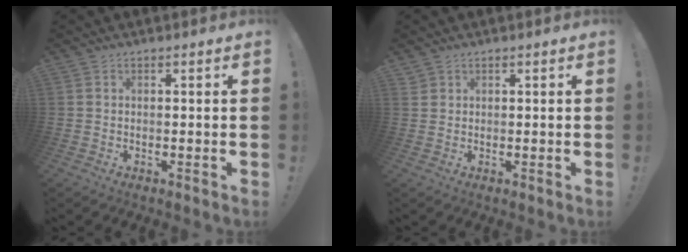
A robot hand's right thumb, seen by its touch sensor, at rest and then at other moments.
{"total": 1.2, "force": [0.9, 0.8, 0.2], "torque": [0.000, -0.005, 0.017]}